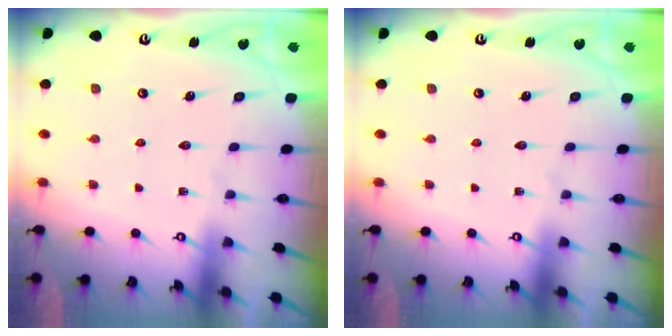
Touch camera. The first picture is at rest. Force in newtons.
{"total": 0.0}